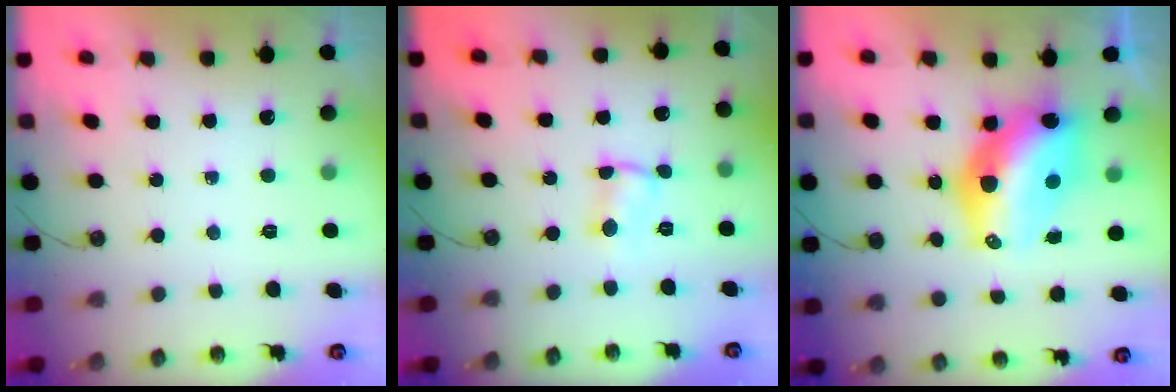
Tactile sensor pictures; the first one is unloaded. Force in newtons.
{"total": 1.4, "press": 1.4, "slide": 0.1}
{"total": 15.0, "press": 14.4, "slide": 4.4}